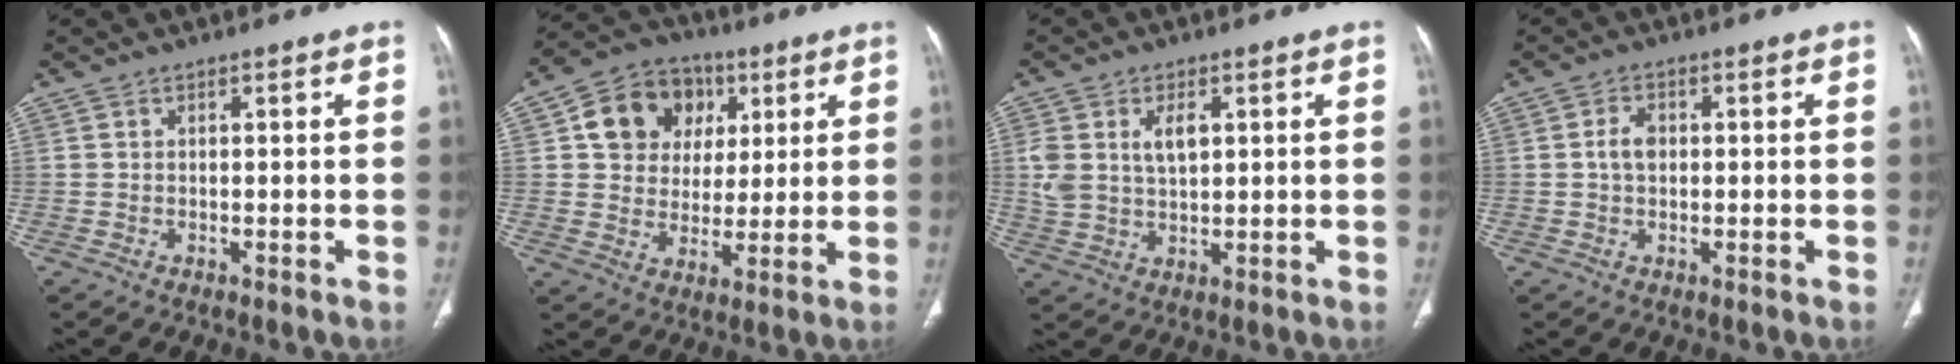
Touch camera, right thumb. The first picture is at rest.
{"total": 13.8, "force": [4.6, 11.6, 6.0], "torque": [-0.066, 0.003, 0.077]}
{"total": 7.2, "force": [2.1, 4.1, 5.5], "torque": [-0.103, -0.003, 0.047]}
{"total": 3.2, "force": [0.2, 2.2, 2.3], "torque": [-0.043, 0.007, 0.000]}